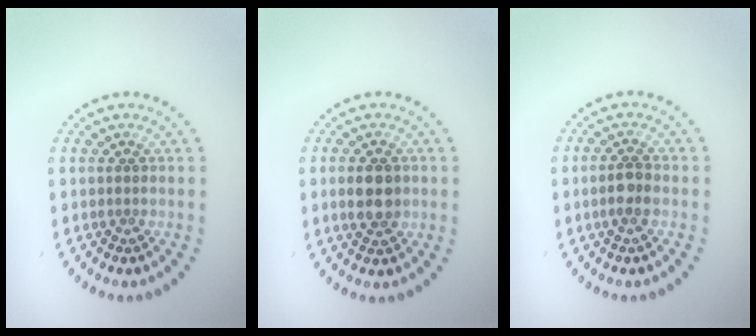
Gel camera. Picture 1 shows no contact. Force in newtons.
{"total": 3.1, "press": 3.1, "slide": 0.1}
{"total": 1.8, "press": 1.8, "slide": 0.5}